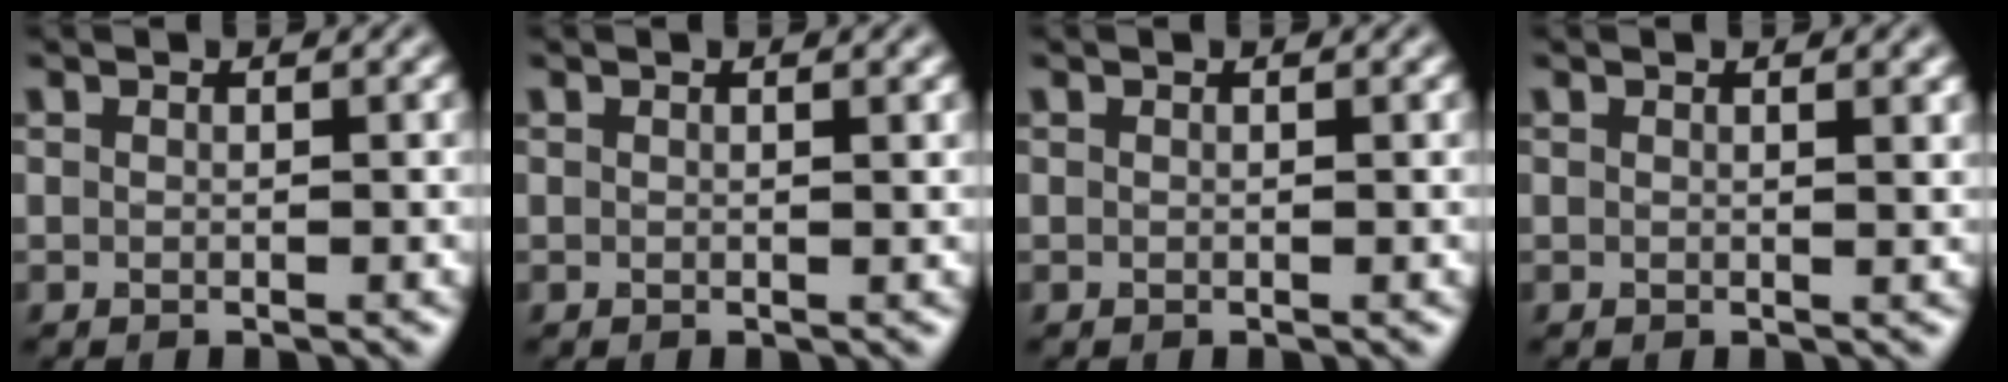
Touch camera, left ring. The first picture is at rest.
{"total": 0.6, "force": [0.3, 0.2, 0.5], "torque": [-0.002, 0.004, 0.003]}
{"total": 0.0}
{"total": 1.2, "force": [0.7, 0.4, 1.0], "torque": [-0.006, 0.003, 0.007]}